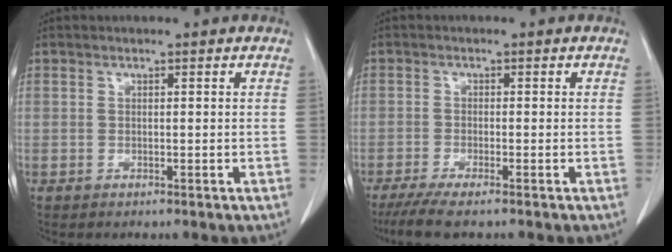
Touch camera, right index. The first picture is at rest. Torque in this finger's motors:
{"motor_torque": [0.44, -0.39, 0.15, 0.05]}